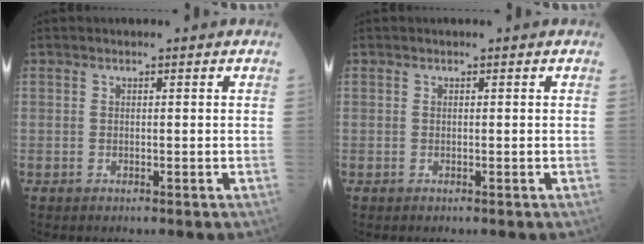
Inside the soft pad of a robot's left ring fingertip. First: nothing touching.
{"total": 0.0}